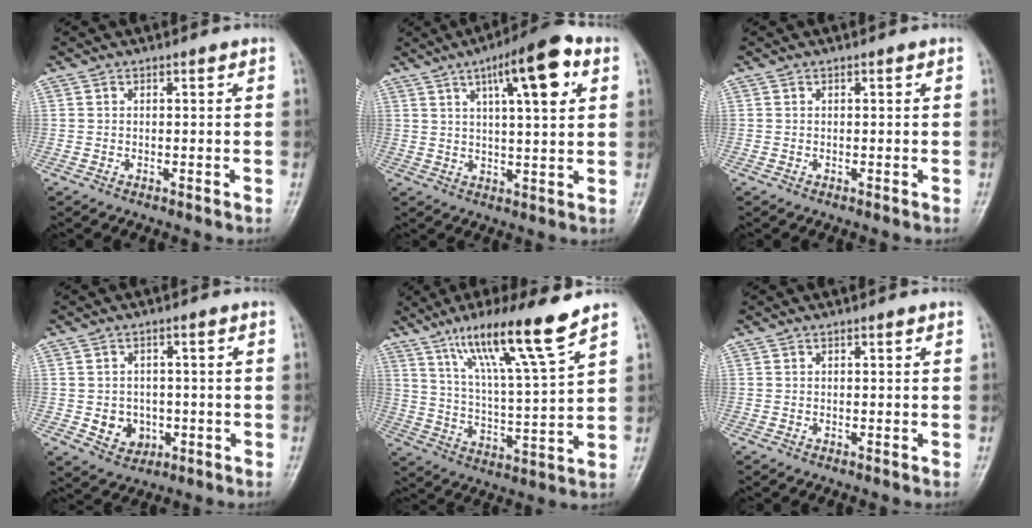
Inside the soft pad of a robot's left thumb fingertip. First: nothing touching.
{"total": 13.3, "force": [5.6, 3.5, 11.6], "torque": [-0.162, -0.003, 0.081]}
{"total": 0.0}
{"total": 5.5, "force": [-1.2, 4.7, 2.5], "torque": [-0.013, 0.008, -0.009]}
{"total": 15.1, "force": [10.2, 0.5, 11.2], "torque": [-0.193, -0.051, 0.181]}
{"total": 0.0}